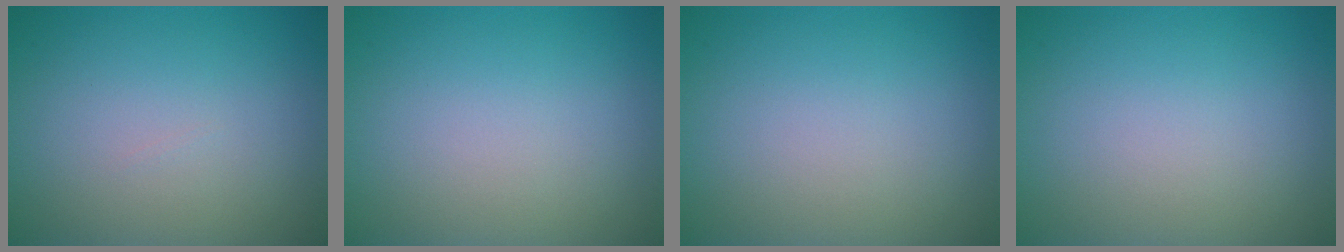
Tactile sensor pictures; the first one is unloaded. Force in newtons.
{"total": 0.0}
{"total": 0.0}
{"total": 0.0}